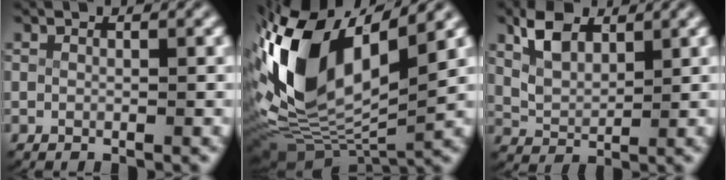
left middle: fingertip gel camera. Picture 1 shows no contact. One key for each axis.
{"total": 16.9, "fx": 1.8, "fy": 10.4, "fz": 13.3, "tx": -0.296, "ty": -0.035, "tz": 0.045}
{"total": 4.1, "fx": 2.2, "fy": 2.6, "fz": 2.4, "tx": -0.063, "ty": -0.011, "tz": 0.043}